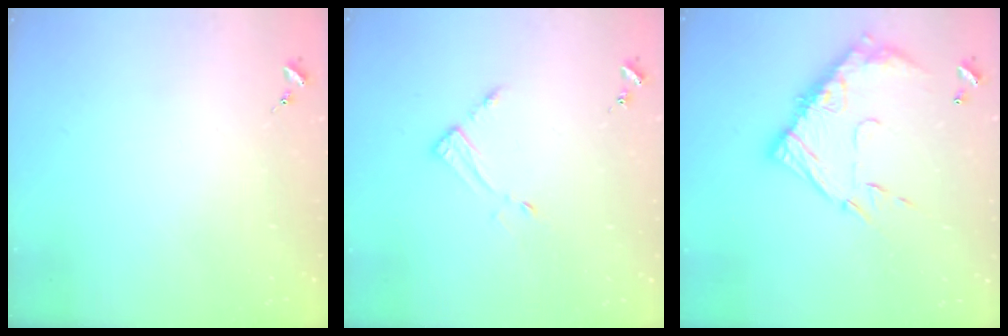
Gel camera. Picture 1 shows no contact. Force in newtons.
{"total": 3.5, "press": 3.4, "slide": 0.3}
{"total": 16.0, "press": 15.9, "slide": 1.4}